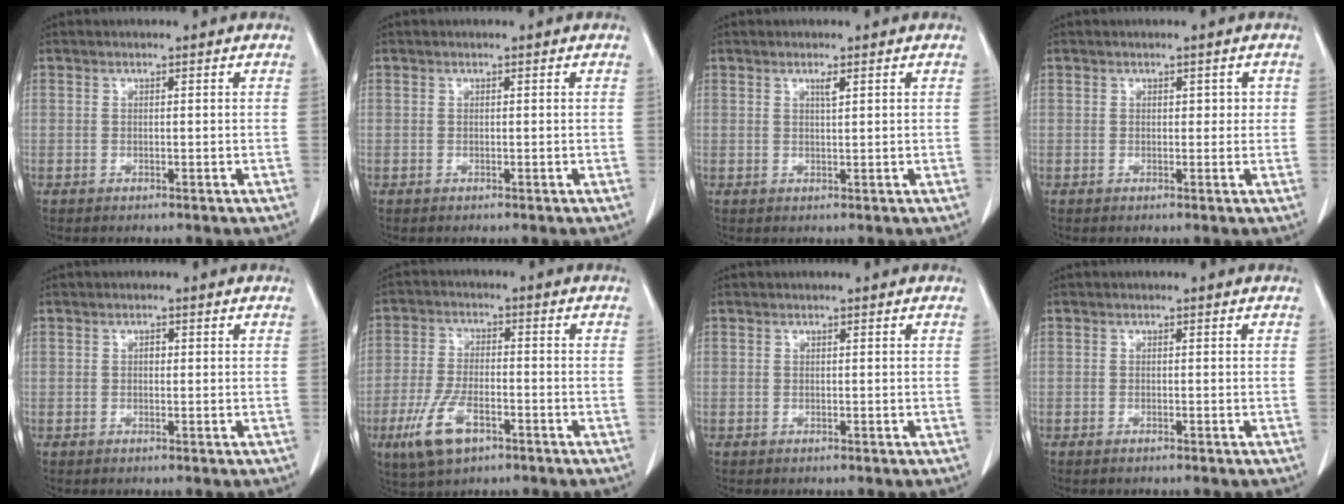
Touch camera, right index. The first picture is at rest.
{"total": 0.0}
{"total": 1.2, "force": [0.7, 0.0, 1.0], "torque": [-0.020, -0.002, 0.013]}
{"total": 1.6, "force": [0.4, 1.1, 1.0], "torque": [-0.008, 0.006, 0.004]}
{"total": 1.0, "force": [0.1, 0.7, 0.7], "torque": [-0.009, 0.003, 0.000]}
{"total": 8.7, "force": [-4.4, 3.4, 6.6], "torque": [-0.148, -0.009, -0.079]}
{"total": 0.0}
{"total": 0.6, "force": [-0.5, 0.1, 0.3], "torque": [-0.012, -0.001, -0.007]}